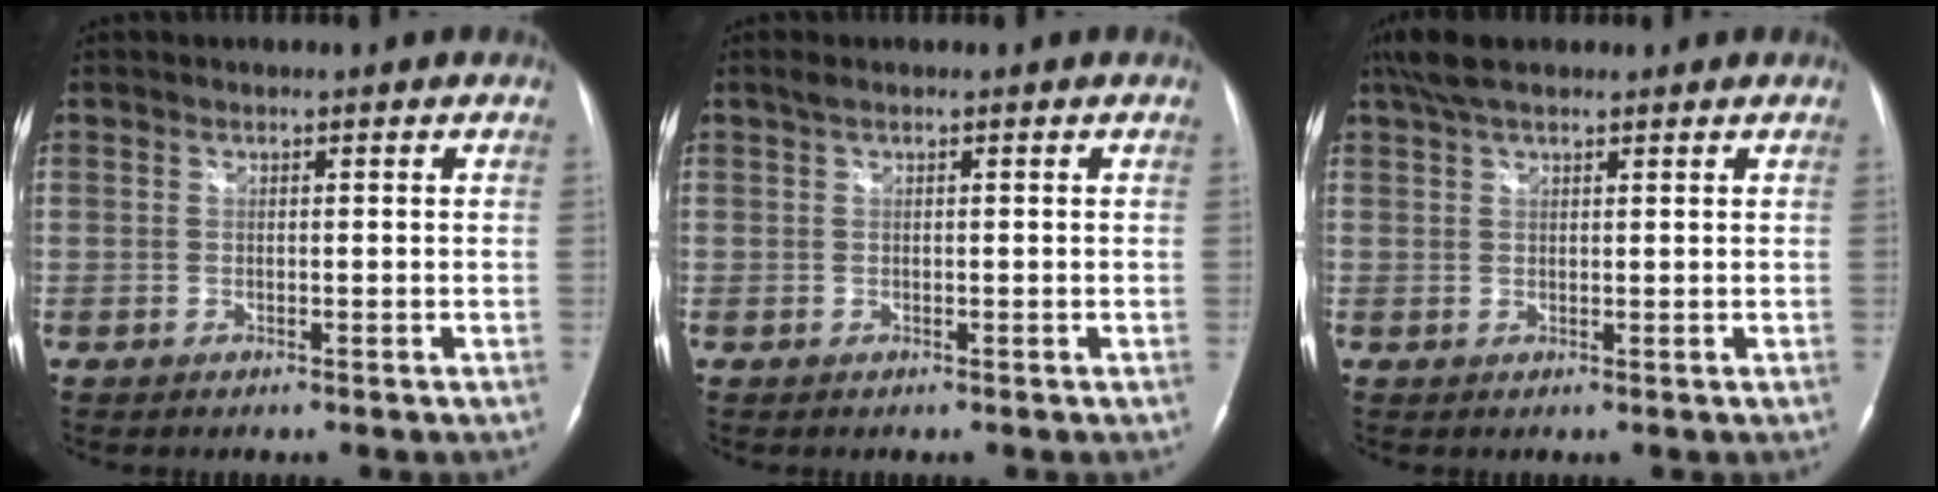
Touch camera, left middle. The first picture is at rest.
{"total": 0.8, "force": [0.5, 0.3, 0.5], "torque": [-0.012, 0.017, 0.010]}
{"total": 5.4, "force": [4.1, 1.9, 2.9], "torque": [-0.059, 0.028, 0.077]}